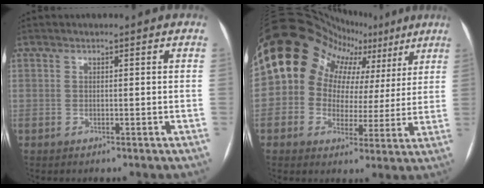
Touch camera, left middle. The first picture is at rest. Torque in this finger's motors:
{"motor_torque": [1.64, -0.50, 1.05, 0.21]}